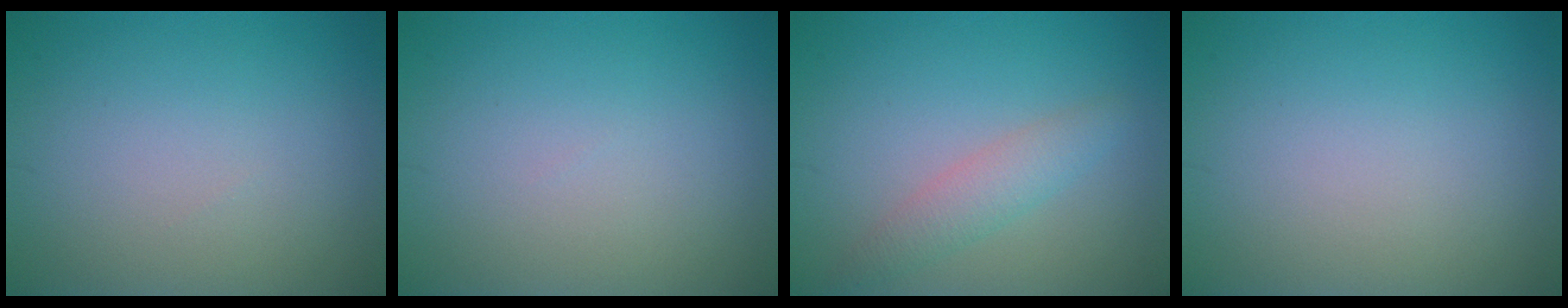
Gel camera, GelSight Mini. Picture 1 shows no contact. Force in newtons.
{"total": 0.0}
{"total": 2.3, "press": 2.3, "slide": 0.0}
{"total": 0.0}